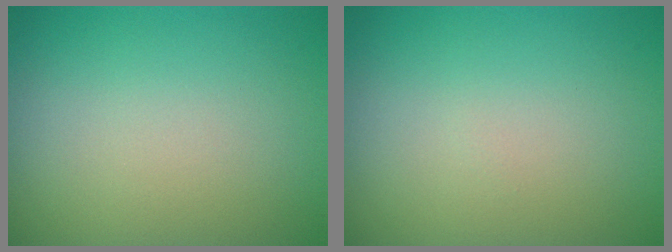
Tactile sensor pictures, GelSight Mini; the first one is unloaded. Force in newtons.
{"total": 0.0}